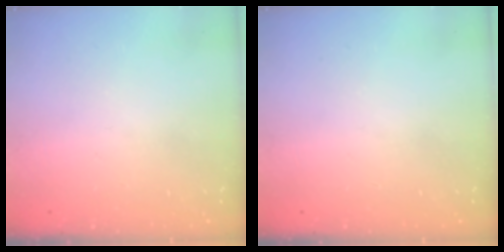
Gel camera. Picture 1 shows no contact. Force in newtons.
{"total": 0.0}